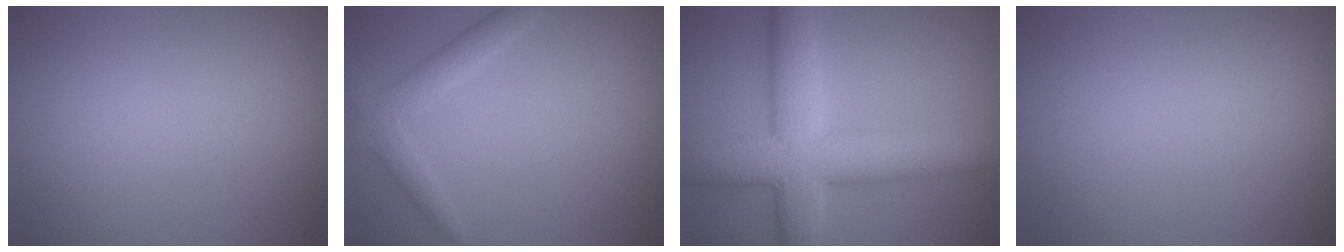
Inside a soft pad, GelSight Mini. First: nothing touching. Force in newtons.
{"total": 2.6, "press": 2.6, "slide": 0.1}
{"total": 8.0, "press": 8.0, "slide": 0.3}
{"total": 0.0}